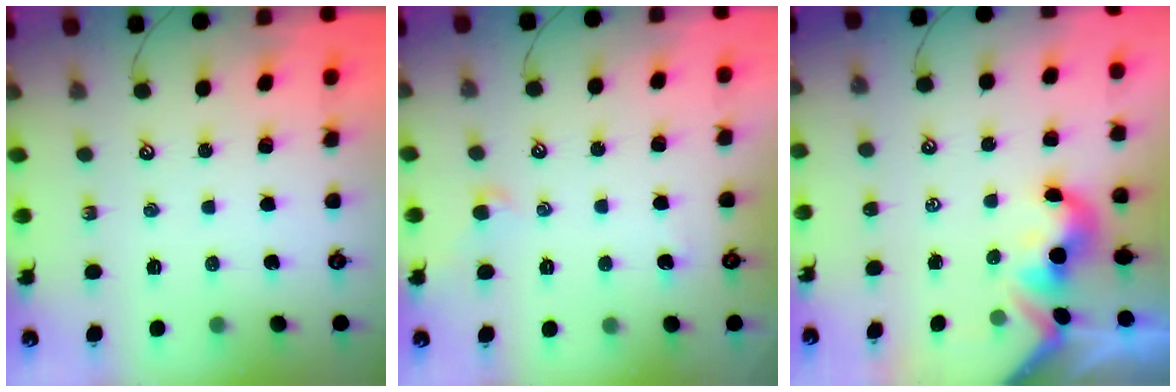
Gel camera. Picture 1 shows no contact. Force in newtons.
{"total": 1.0, "press": 0.9, "slide": 0.6}
{"total": 1.6, "press": 1.5, "slide": 0.6}